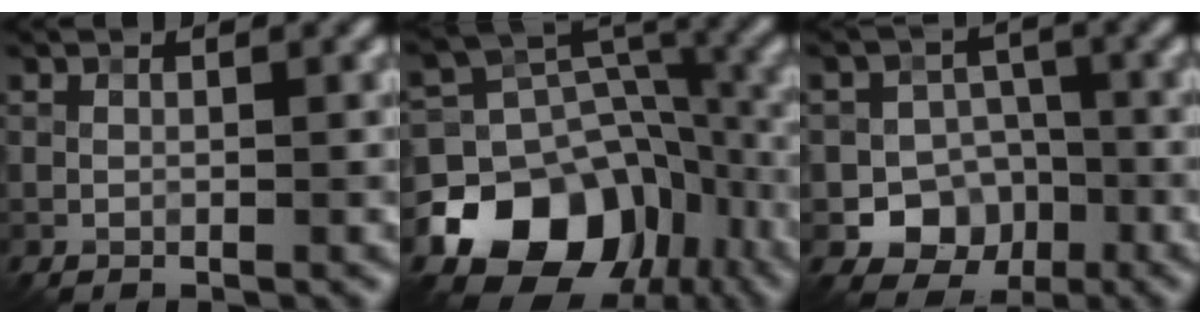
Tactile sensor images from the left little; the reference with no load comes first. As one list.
[{"total": 12.4, "force": [-5.6, 9.4, 5.9], "torque": [-0.103, -0.009, -0.099]}, {"total": 7.1, "force": [-2.7, 6.1, 2.2], "torque": [-0.007, -0.003, -0.066]}]